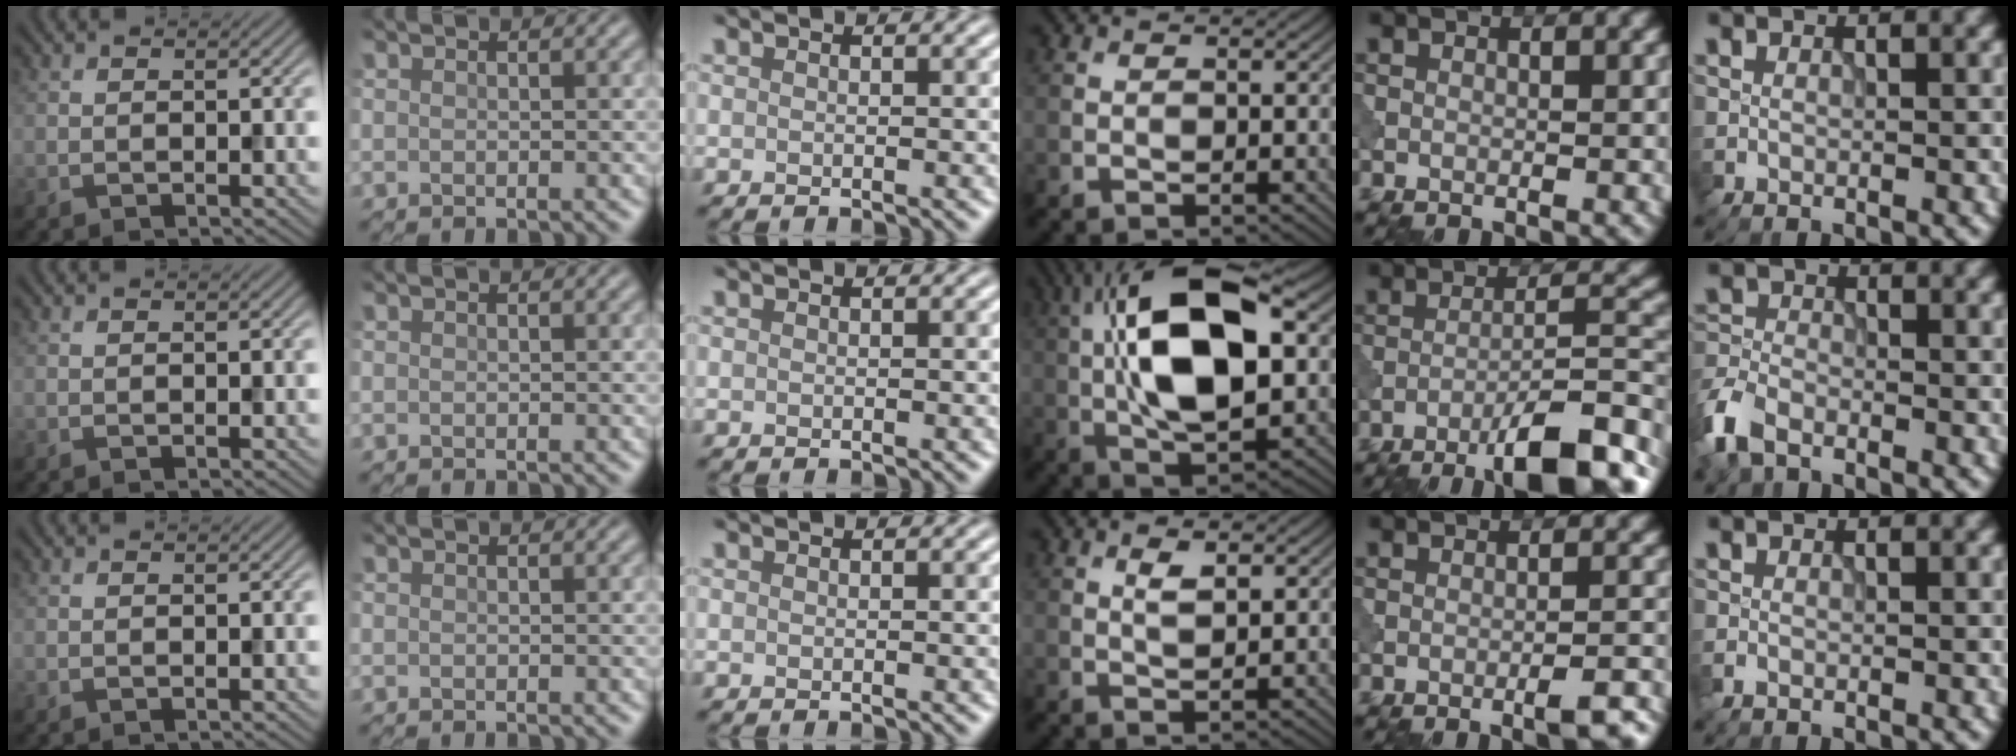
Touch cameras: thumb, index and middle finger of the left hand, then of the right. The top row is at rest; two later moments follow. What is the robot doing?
{"motion": "shake", "object": "bell"}